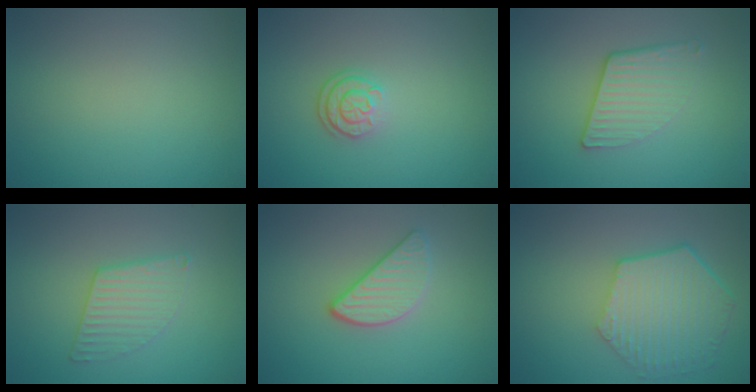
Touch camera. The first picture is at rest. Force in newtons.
{"total": 2.4, "press": 1.9, "slide": 1.5}
{"total": 3.7, "press": 2.6, "slide": 2.6}
{"total": 2.8, "press": 2.8, "slide": 0.3}
{"total": 2.8, "press": 2.7, "slide": 0.9}
{"total": 5.9, "press": 4.6, "slide": 3.8}